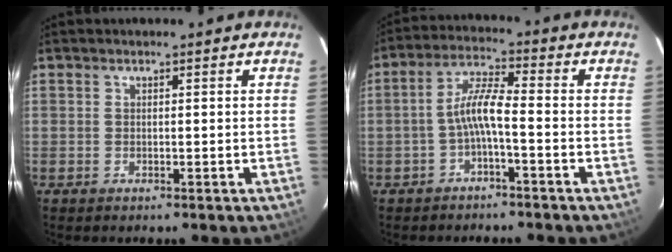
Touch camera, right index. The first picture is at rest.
{"total": 5.4, "force": [-2.1, 0.6, 4.9], "torque": [-0.111, 0.014, -0.039]}